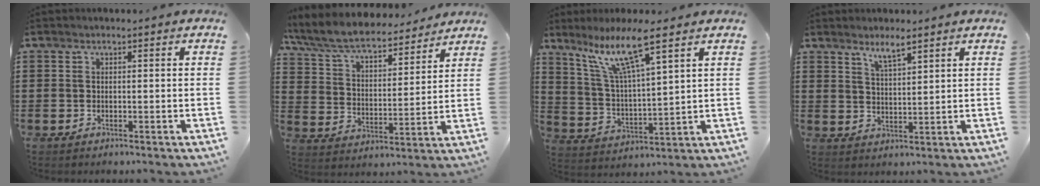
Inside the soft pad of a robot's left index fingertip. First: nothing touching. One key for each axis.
{"total": 7.7, "fx": 7.0, "fy": 1.2, "fz": 2.9, "tx": -0.087, "ty": -0.044, "tz": 0.119}
{"total": 10.4, "fx": 7.2, "fy": 1.2, "fz": 7.3, "tx": -0.161, "ty": -0.023, "tz": 0.126}
{"total": 3.6, "fx": 3.0, "fy": 0.4, "fz": 2.0, "tx": -0.039, "ty": -0.004, "tz": 0.052}